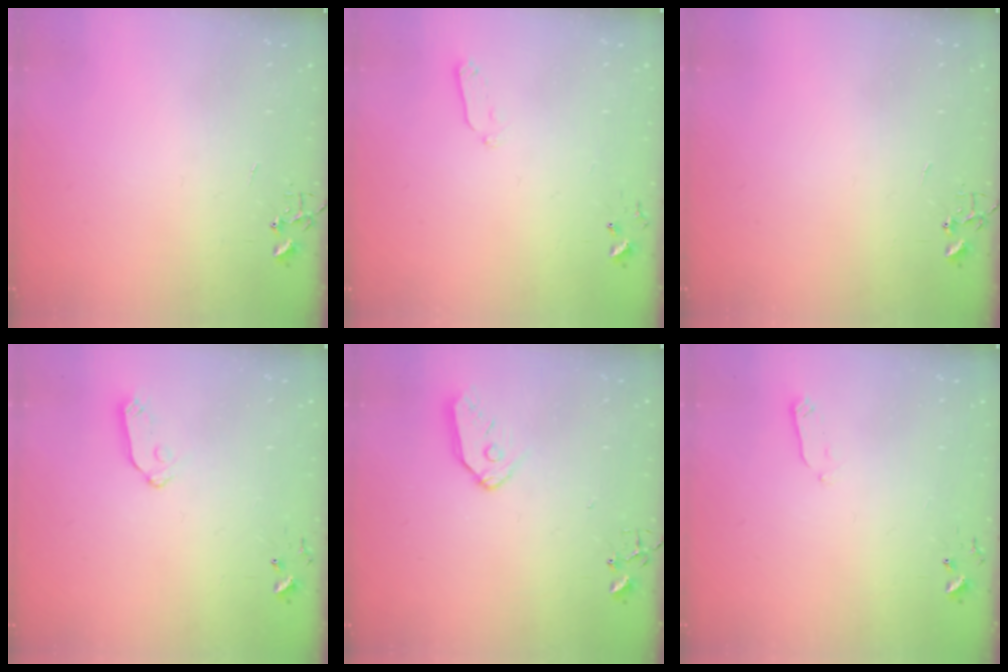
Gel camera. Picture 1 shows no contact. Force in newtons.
{"total": 4.6, "press": 4.5, "slide": 0.9}
{"total": 0.0}
{"total": 6.8, "press": 6.8, "slide": 0.4}
{"total": 9.0, "press": 8.9, "slide": 0.9}
{"total": 2.7, "press": 2.6, "slide": 0.4}